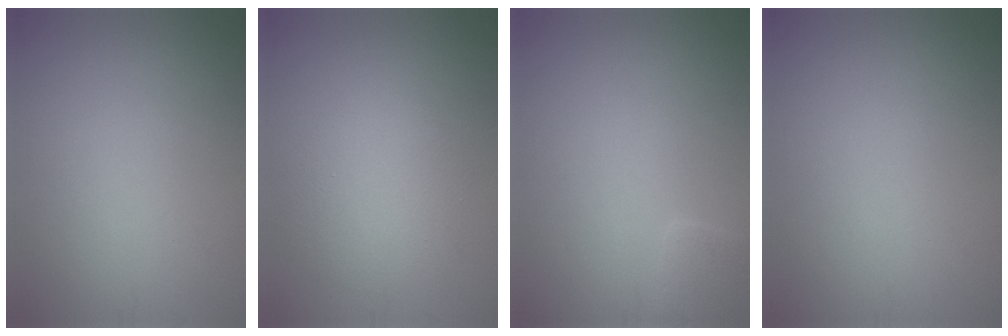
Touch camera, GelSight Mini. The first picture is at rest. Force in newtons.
{"total": 4.1, "press": 4.1, "slide": 0.2}
{"total": 1.6, "press": 1.6, "slide": 0.1}
{"total": 0.0}